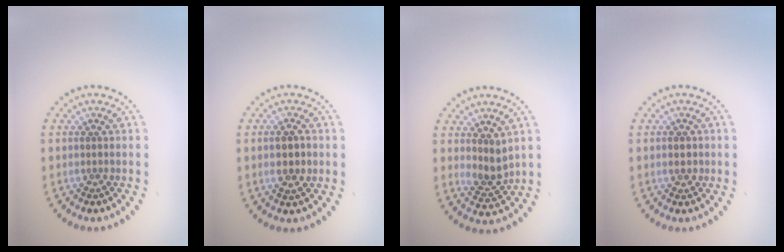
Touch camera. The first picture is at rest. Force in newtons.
{"total": 2.5, "press": 2.5, "slide": 0.2}
{"total": 2.4, "press": 2.0, "slide": 1.4}
{"total": 1.7, "press": 1.7, "slide": 0.1}